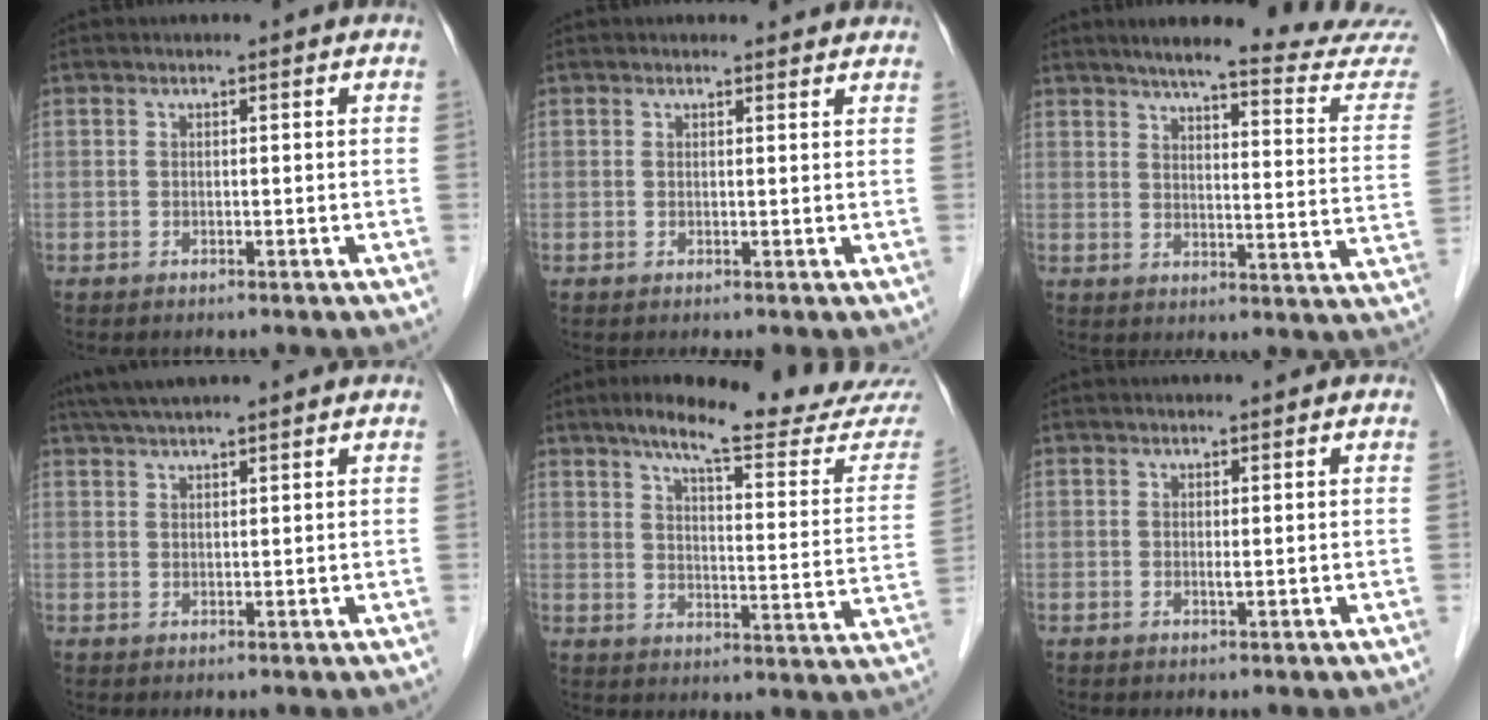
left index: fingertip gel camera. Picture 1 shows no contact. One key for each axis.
{"total": 2.2, "fx": 2.1, "fy": 0.6, "fz": 0.1, "tx": -0.006, "ty": 0.002, "tz": 0.017}
{"total": 21.4, "fx": 19.8, "fy": 0.0, "fz": 8.1, "tx": -0.103, "ty": -0.082, "tz": 0.230}
{"total": 6.6, "fx": 5.6, "fy": -0.1, "fz": 3.4, "tx": -0.057, "ty": 0.040, "tz": 0.093}
{"total": 20.1, "fx": 17.7, "fy": 0.9, "fz": 9.4, "tx": -0.123, "ty": -0.054, "tz": 0.222}
{"total": 0.7, "fx": 0.4, "fy": -0.1, "fz": 0.6, "tx": -0.011, "ty": 0.001, "tz": 0.006}